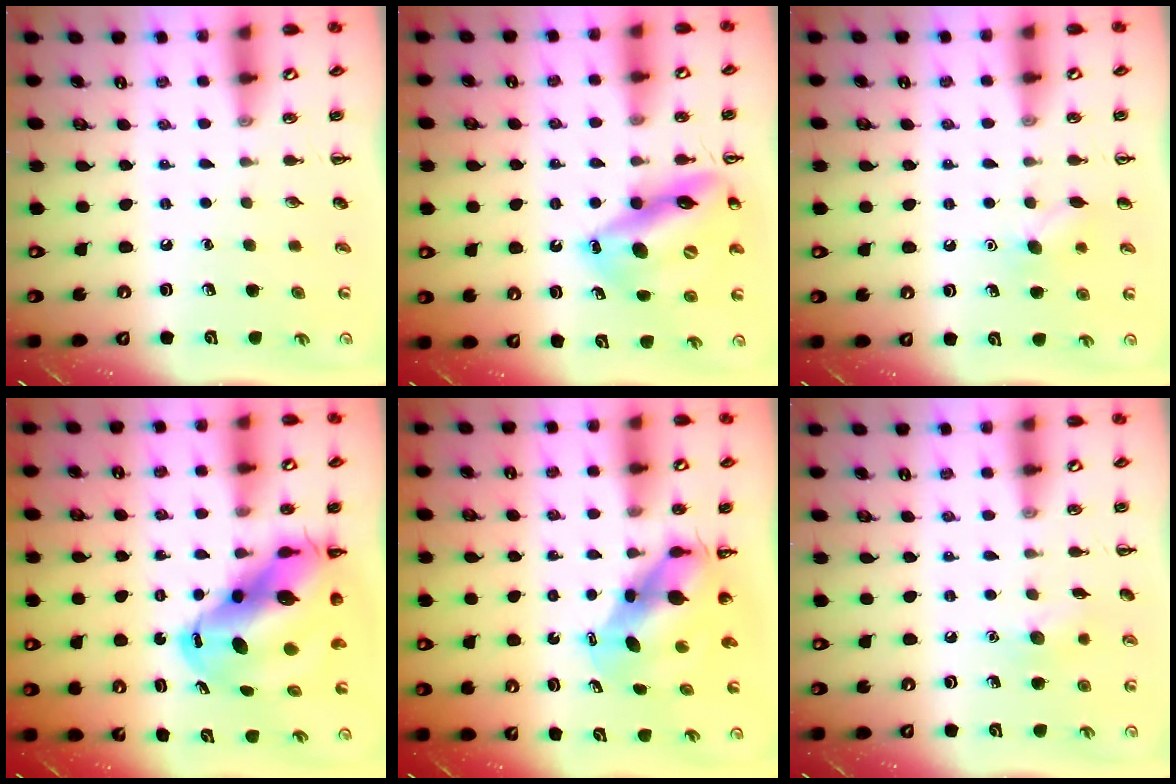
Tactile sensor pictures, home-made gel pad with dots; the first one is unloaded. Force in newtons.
{"total": 16.3, "press": 15.7, "slide": 4.3}
{"total": 6.5, "press": 6.3, "slide": 1.7}
{"total": 16.1, "press": 15.4, "slide": 4.6}
{"total": 6.4, "press": 6.2, "slide": 1.6}
{"total": 6.8, "press": 6.6, "slide": 1.5}